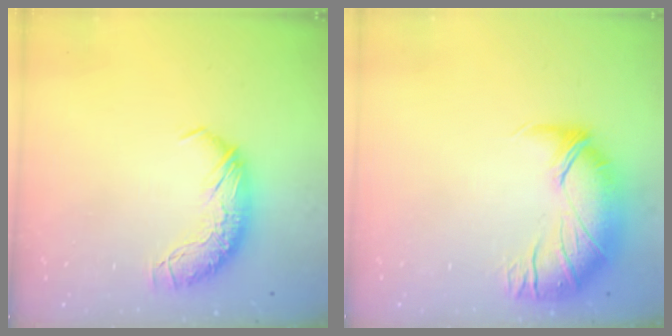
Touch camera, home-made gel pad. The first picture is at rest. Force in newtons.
{"total": 2.7, "press": 0.8, "slide": 2.6}